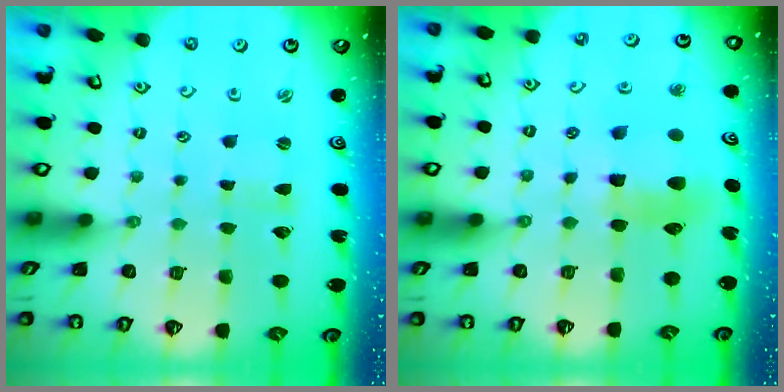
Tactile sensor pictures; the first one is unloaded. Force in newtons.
{"total": 10.0, "press": 9.9, "slide": 1.3}